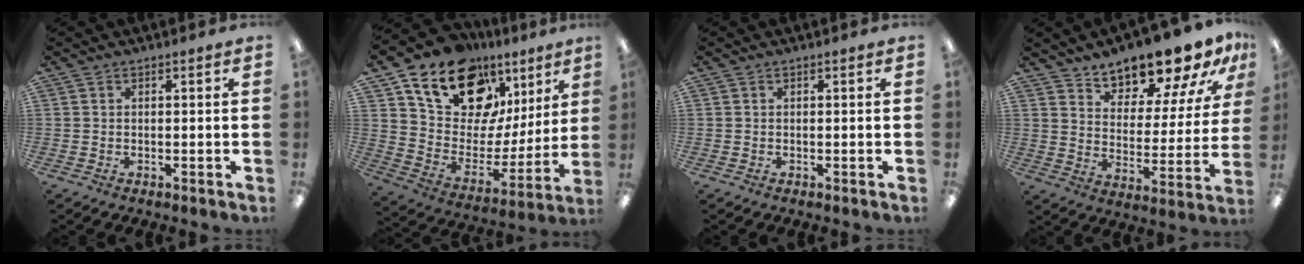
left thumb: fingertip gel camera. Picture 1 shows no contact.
{"total": 18.7, "force": [13.8, 10.1, 7.6], "torque": [-0.148, -0.090, 0.249]}
{"total": 0.0}
{"total": 14.6, "force": [13.4, 4.2, 4.3], "torque": [-0.067, -0.110, 0.234]}